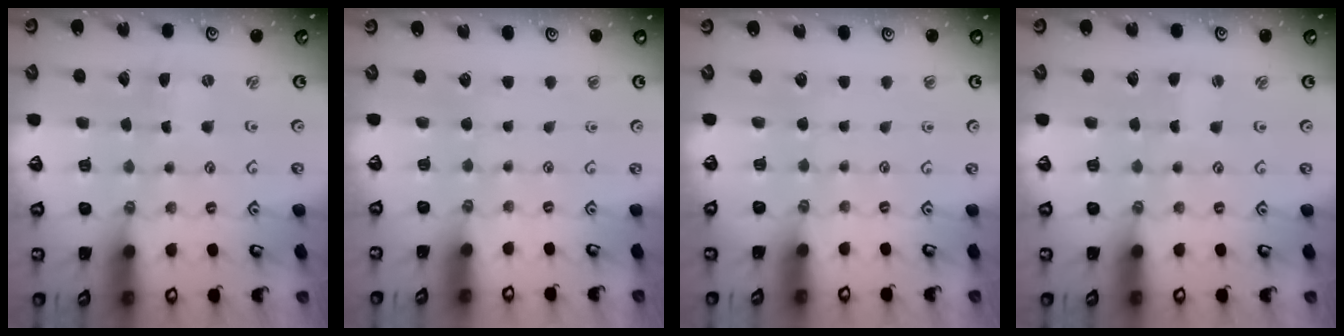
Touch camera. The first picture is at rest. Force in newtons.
{"total": 0.0}
{"total": 0.0}
{"total": 1.1, "press": 1.1, "slide": 0.1}